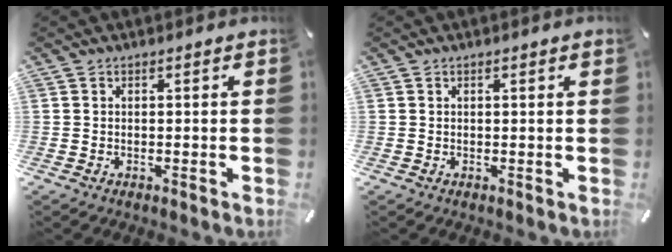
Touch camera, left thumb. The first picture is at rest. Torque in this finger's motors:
{"motor_torque": [-0.07, 0.10, 0.27, -0.05, 0.04]}